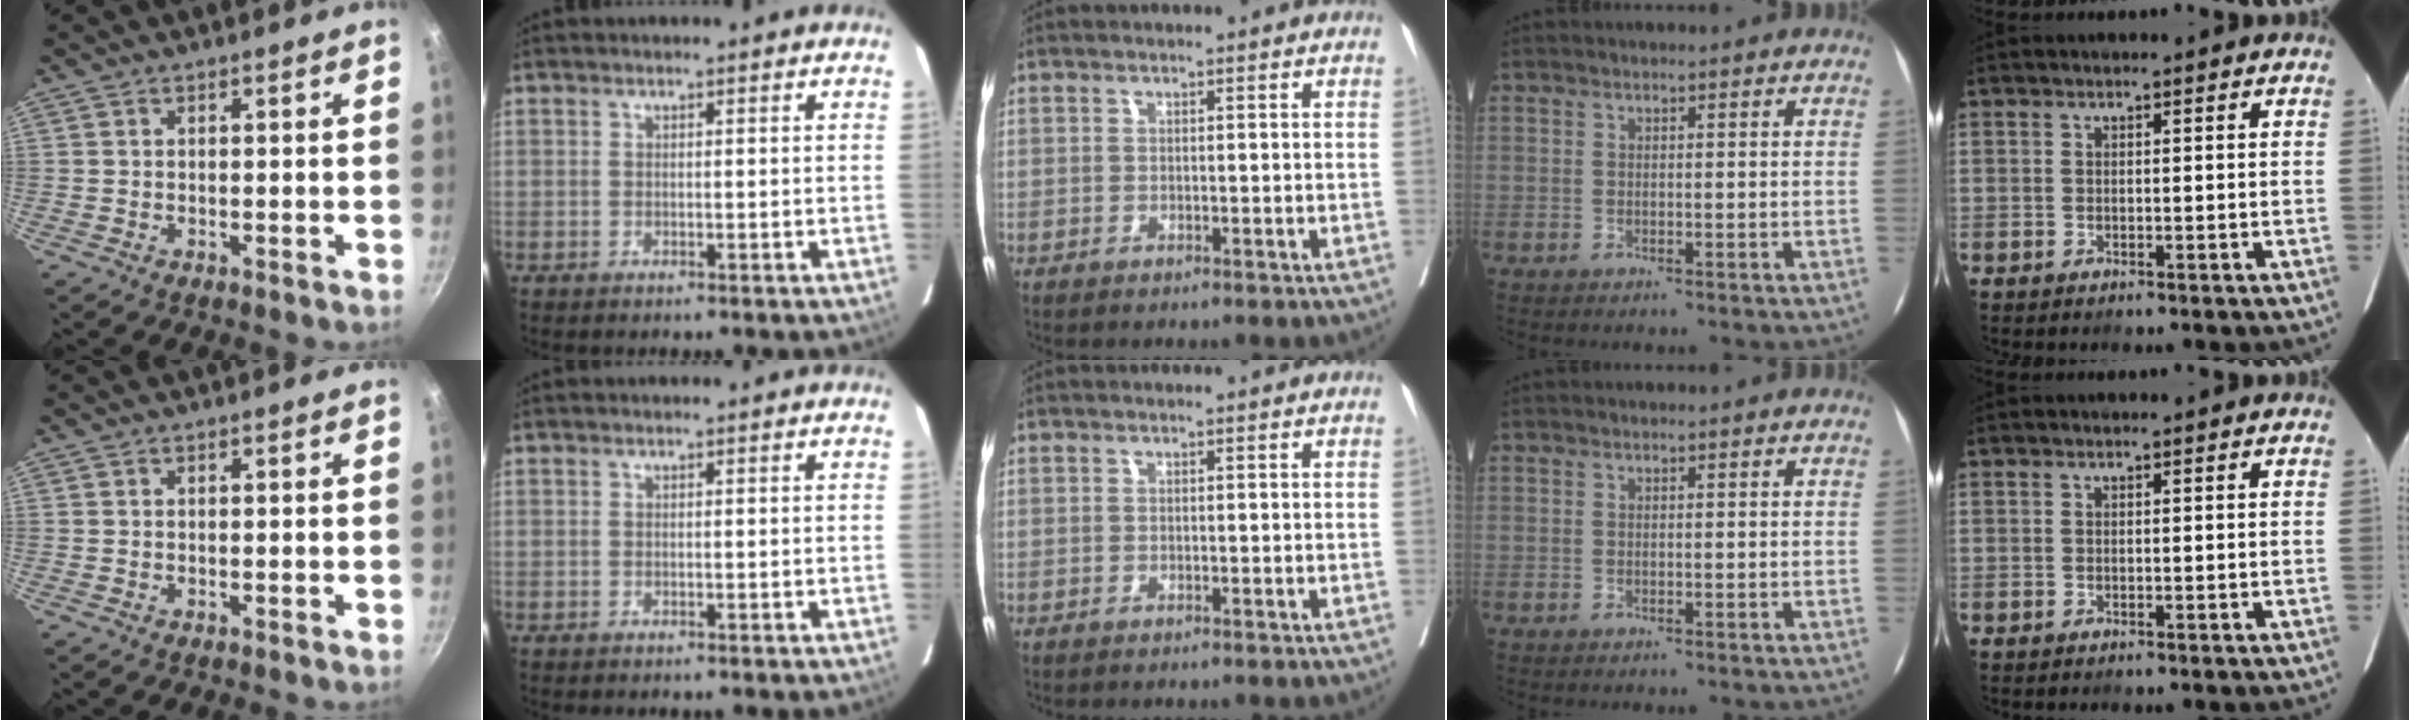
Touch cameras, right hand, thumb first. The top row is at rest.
{}